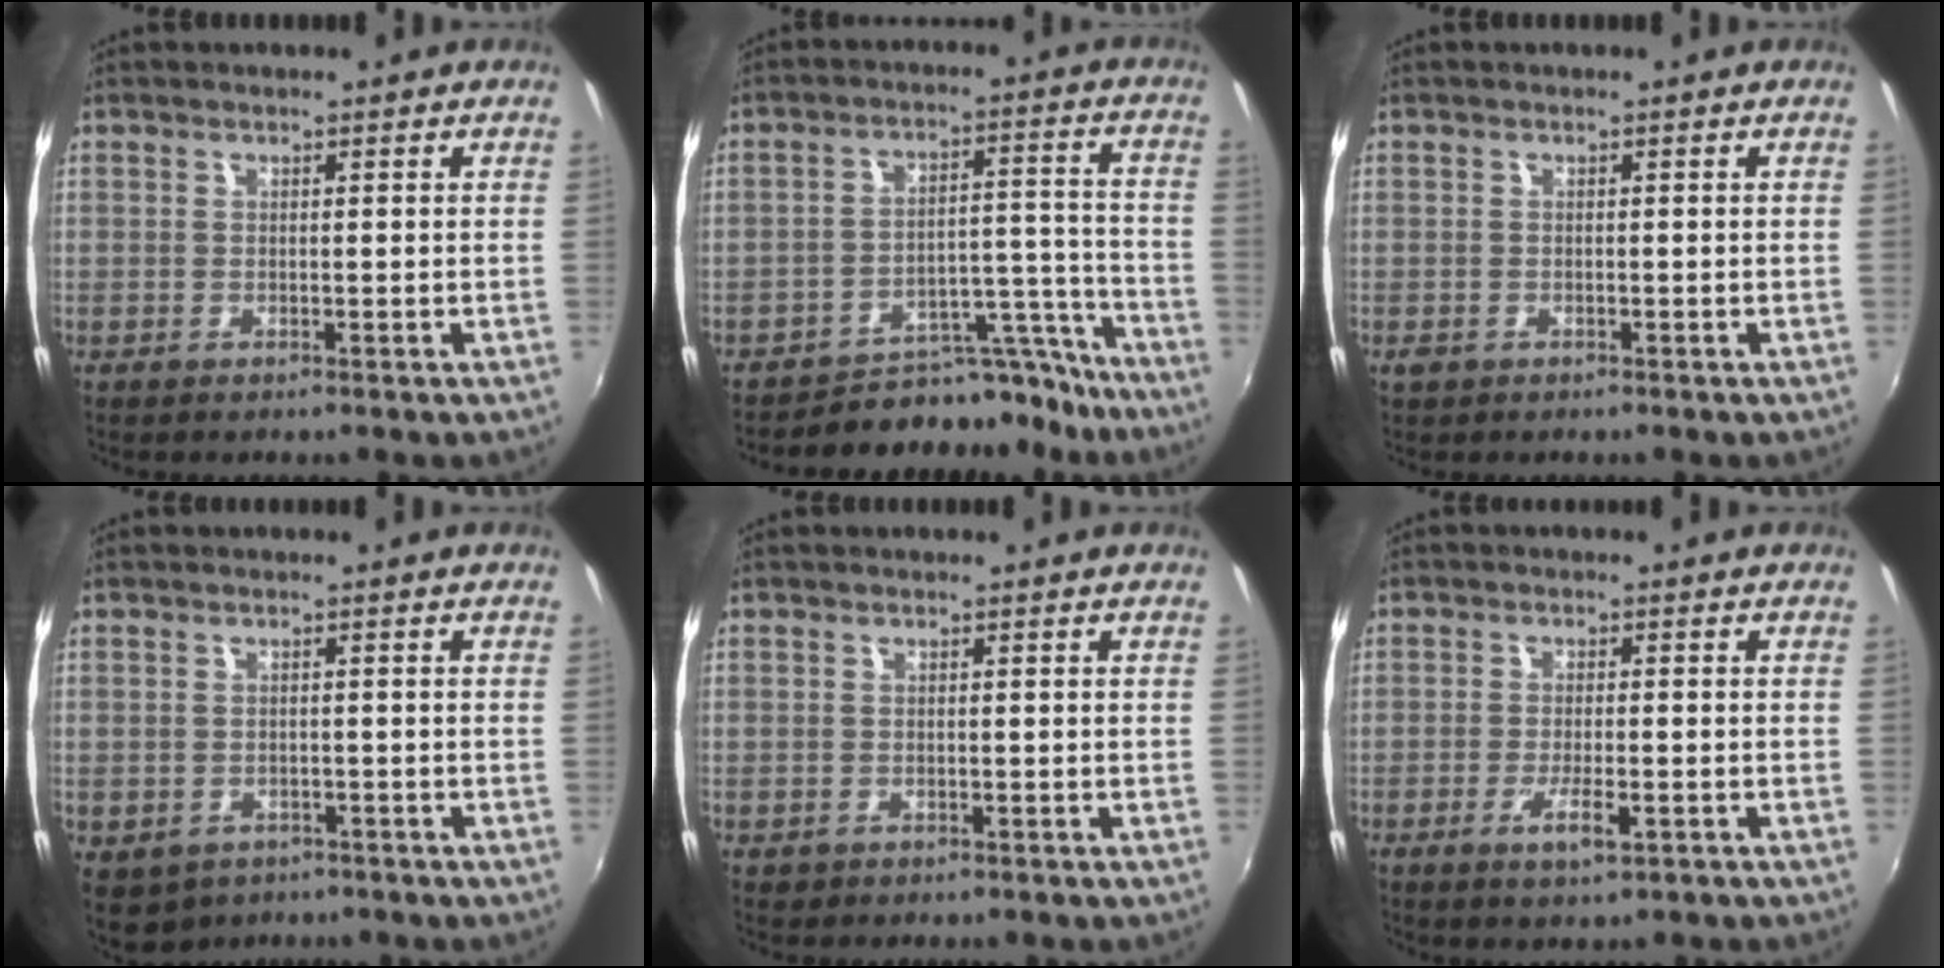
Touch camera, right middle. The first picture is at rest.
{"total": 11.4, "force": [-10.5, 4.1, 1.4], "torque": [-0.004, 0.054, -0.142]}
{"total": 1.4, "force": [-0.7, 1.1, 0.5], "torque": [-0.011, -0.003, -0.013]}
{"total": 6.0, "force": [-3.0, 4.4, 2.7], "torque": [-0.063, -0.022, -0.034]}
{"total": 0.9, "force": [-0.4, 0.8, 0.2], "torque": [-0.007, -0.003, -0.004]}
{"total": 4.2, "force": [-2.1, 1.0, 3.5], "torque": [-0.074, -0.008, -0.035]}